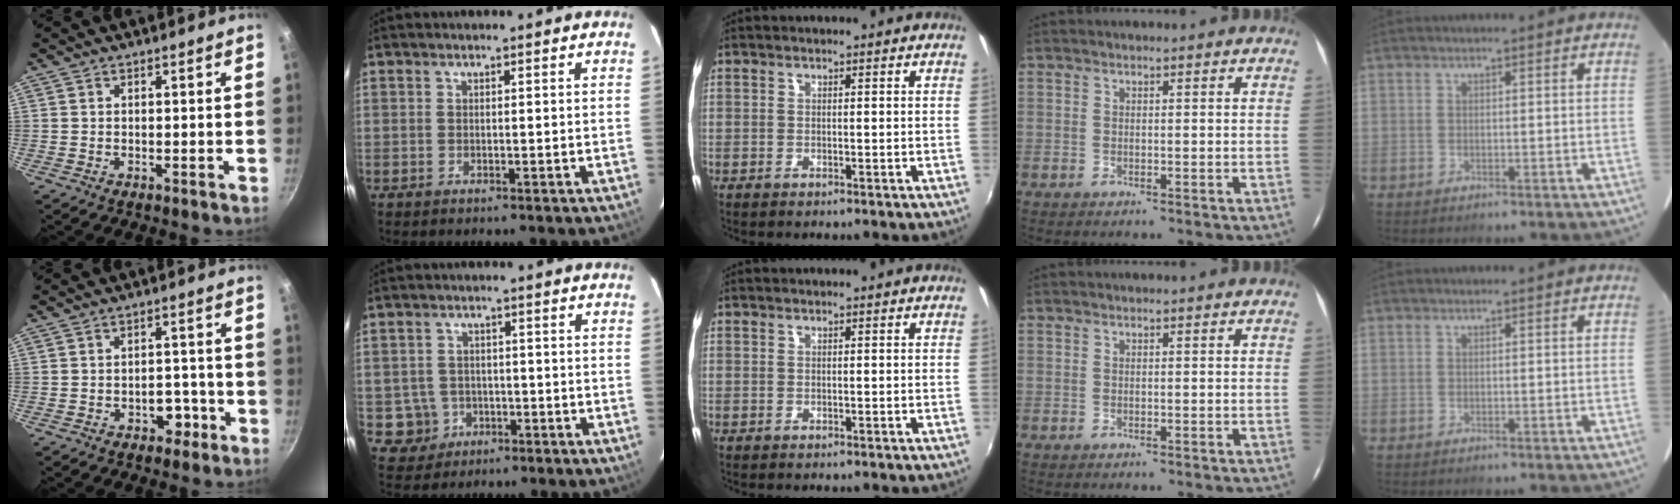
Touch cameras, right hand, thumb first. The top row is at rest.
{"thumb": {"total": 4.4, "force": [-2.2, 3.0, 2.4], "torque": [-0.007, 0.022, -0.024]}, "index": {"total": 5.7, "force": [-1.7, 5.4, 0.5], "torque": [-0.026, 0.019, -0.017]}}